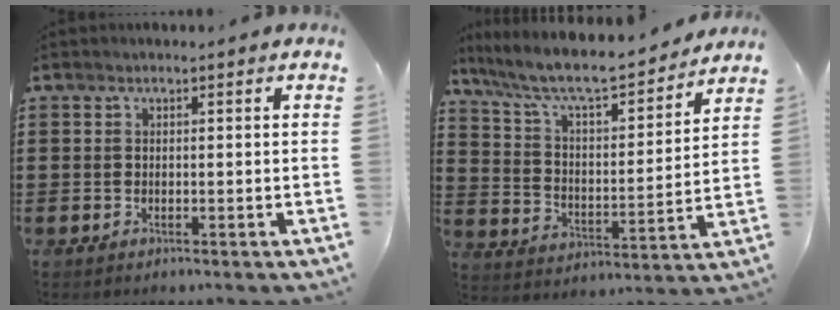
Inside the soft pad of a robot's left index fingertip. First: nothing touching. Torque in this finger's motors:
{"motor_torque": [1.20, -0.94, 0.77, 0.21]}